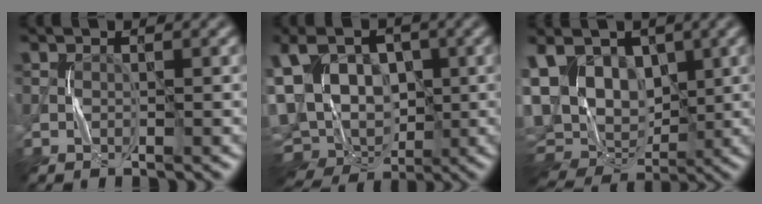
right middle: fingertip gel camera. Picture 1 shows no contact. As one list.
[{"total": 14.0, "force": [-0.4, 10.2, 9.6], "torque": [-0.186, 0.026, -0.004]}, {"total": 13.3, "force": [2.5, 9.1, 9.4], "torque": [-0.171, 0.022, 0.060]}]